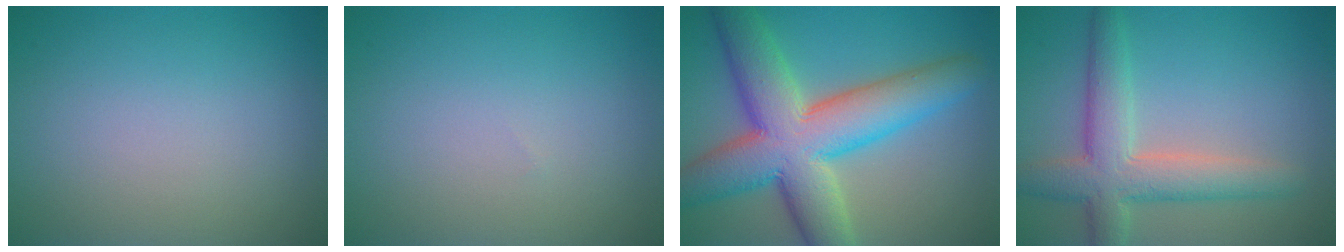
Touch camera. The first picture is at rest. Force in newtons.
{"total": 0.0}
{"total": 11.8, "press": 11.8, "slide": 0.7}
{"total": 5.8, "press": 5.8, "slide": 0.4}